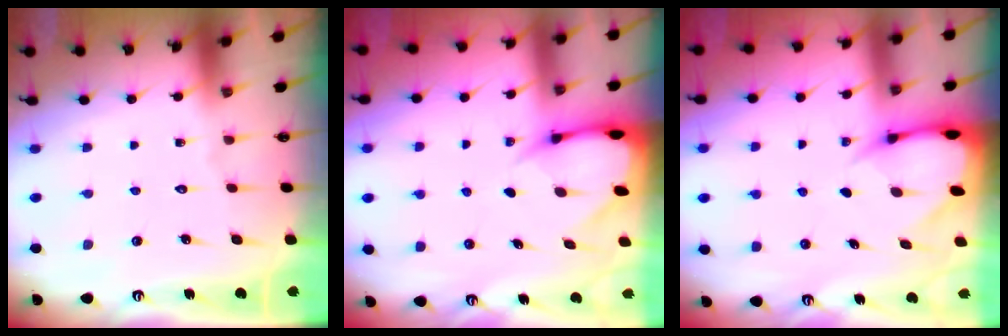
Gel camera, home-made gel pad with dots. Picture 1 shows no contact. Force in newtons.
{"total": 4.6, "press": 4.5, "slide": 0.7}
{"total": 4.6, "press": 4.5, "slide": 0.7}